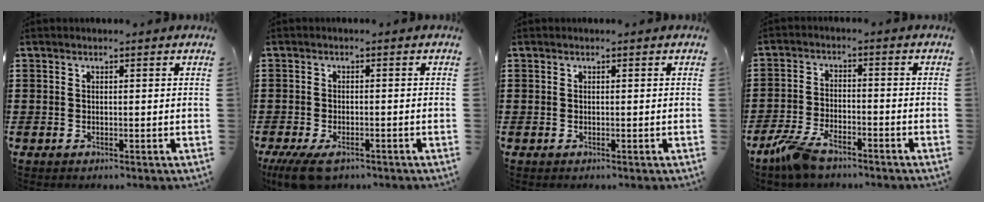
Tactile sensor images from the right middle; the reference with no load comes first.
{"total": 3.3, "force": [-2.6, 1.1, 1.7], "torque": [-0.050, -0.009, -0.053]}
{"total": 0.0}
{"total": 5.9, "force": [-4.6, 2.0, 3.2], "torque": [-0.084, -0.003, -0.092]}